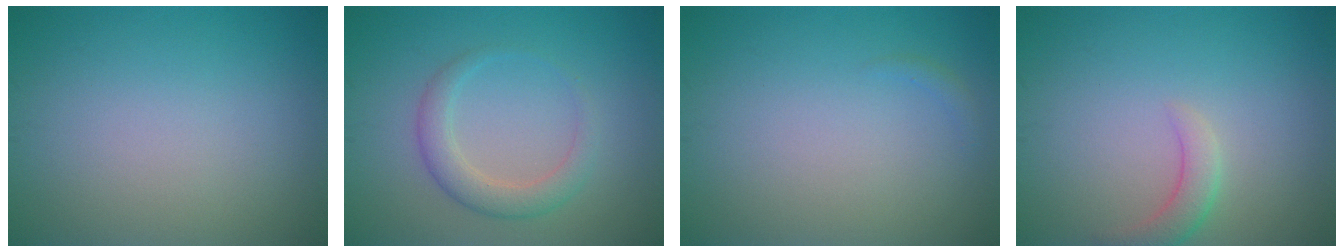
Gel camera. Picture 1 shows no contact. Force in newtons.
{"total": 2.9, "press": 2.9, "slide": 0.1}
{"total": 0.5, "press": 0.5, "slide": 0.1}
{"total": 2.1, "press": 2.1, "slide": 0.3}